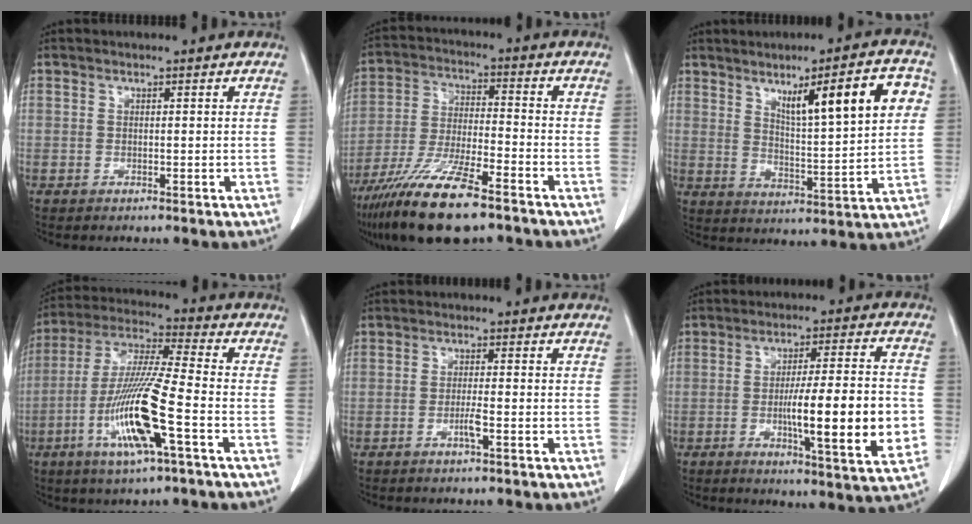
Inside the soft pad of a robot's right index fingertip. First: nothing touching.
{"total": 15.1, "force": [-10.5, 2.5, 10.5], "torque": [-0.217, -0.039, -0.192]}
{"total": 13.2, "force": [5.2, 1.6, 12.0], "torque": [-0.179, 0.010, 0.082]}
{"total": 14.8, "force": [-5.2, 0.5, 13.9], "torque": [-0.285, -0.012, -0.101]}
{"total": 2.0, "force": [-0.9, -0.2, 1.8], "torque": [-0.036, -0.002, -0.019]}
{"total": 14.8, "force": [-2.7, 0.9, 14.6], "torque": [-0.215, -0.007, -0.041]}